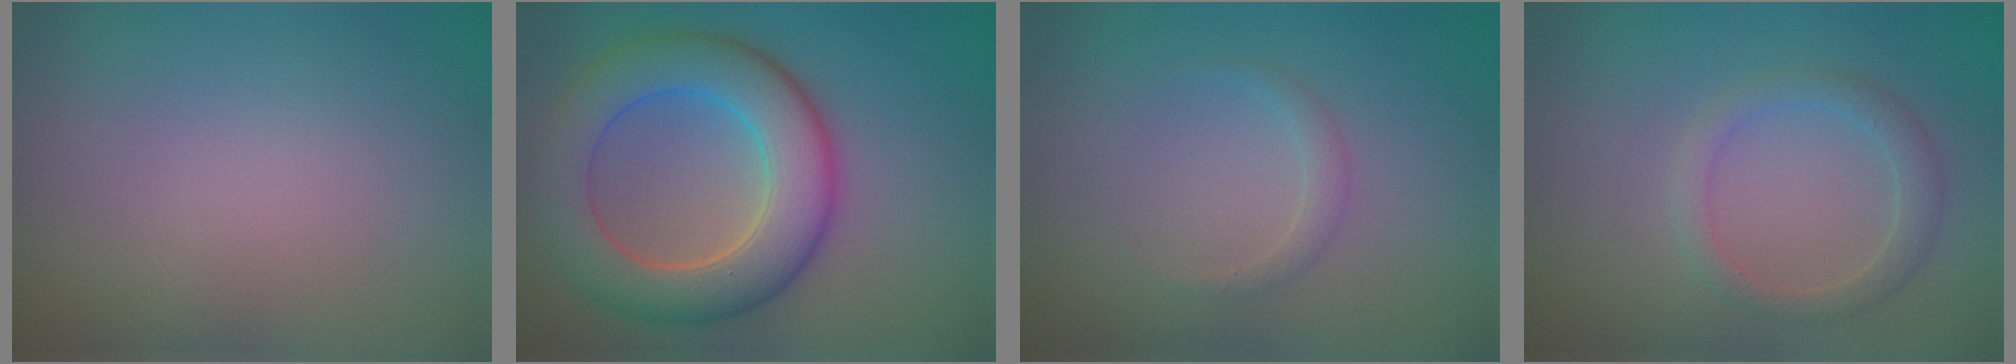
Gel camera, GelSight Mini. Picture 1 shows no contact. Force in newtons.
{"total": 8.5, "press": 8.5, "slide": 0.4}
{"total": 1.1, "press": 1.1, "slide": 0.0}
{"total": 2.3, "press": 2.3, "slide": 0.1}